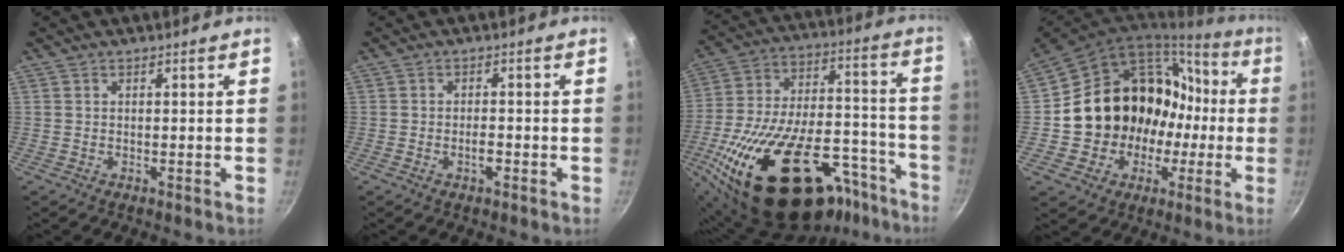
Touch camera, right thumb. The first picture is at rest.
{"total": 2.3, "force": [-1.0, 1.0, 1.9], "torque": [-0.029, 0.010, -0.019]}
{"total": 35.8, "force": [-20.1, 18.1, 23.5], "torque": [-0.346, 0.088, -0.301]}
{"total": 22.1, "force": [-0.8, 19.0, 11.1], "torque": [-0.142, 0.056, 0.008]}